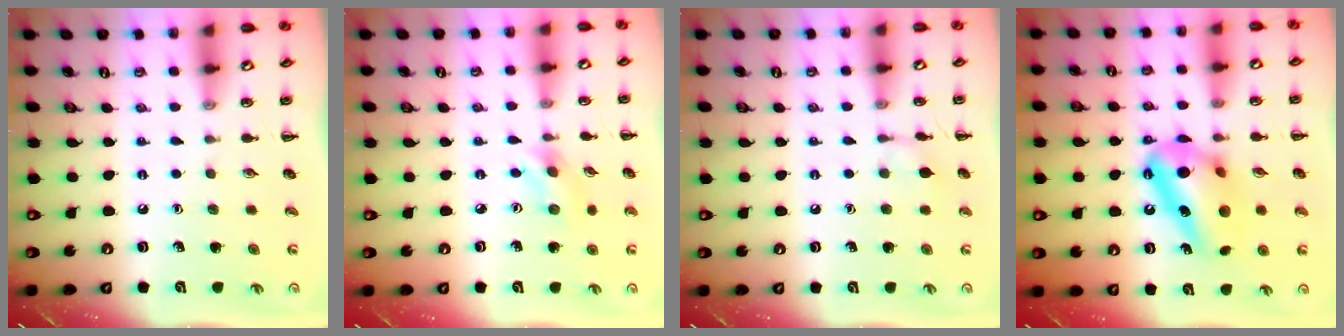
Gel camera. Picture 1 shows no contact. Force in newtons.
{"total": 2.7, "press": 2.6, "slide": 0.6}
{"total": 5.9, "press": 5.7, "slide": 1.7}
{"total": 15.0, "press": 14.9, "slide": 0.3}